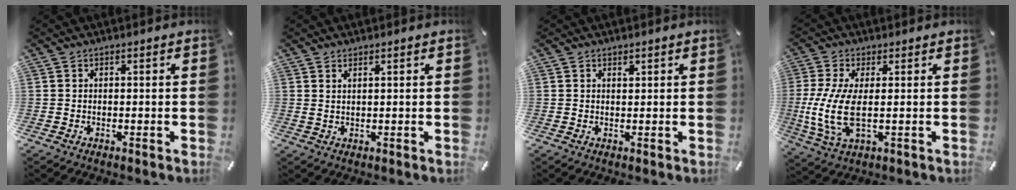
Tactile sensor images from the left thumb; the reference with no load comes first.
{"total": 1.4, "force": [1.0, 0.0, 0.9], "torque": [-0.019, -0.002, 0.019]}
{"total": 0.7, "force": [0.6, 0.4, 0.2], "torque": [-0.005, -0.002, 0.011]}
{"total": 10.6, "force": [0.0, 3.8, 9.9], "torque": [-0.223, -0.025, -0.001]}